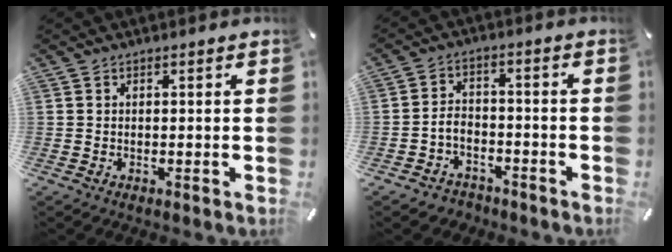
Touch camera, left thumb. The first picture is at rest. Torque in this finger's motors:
{"motor_torque": [-0.20, 0.69, 0.09, 0.08, 0.06]}